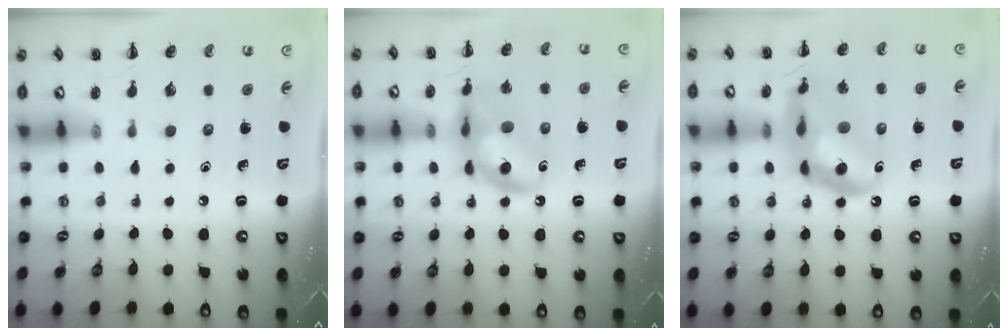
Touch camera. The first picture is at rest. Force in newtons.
{"total": 13.5, "press": 13.2, "slide": 3.0}
{"total": 15.7, "press": 15.3, "slide": 3.4}